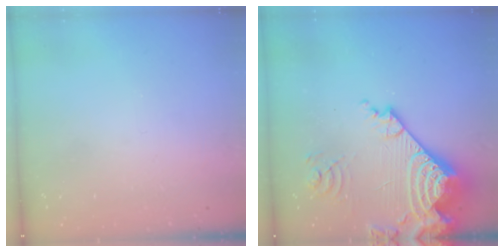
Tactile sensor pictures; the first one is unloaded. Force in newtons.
{"total": 23.5, "press": 23.4, "slide": 2.7}